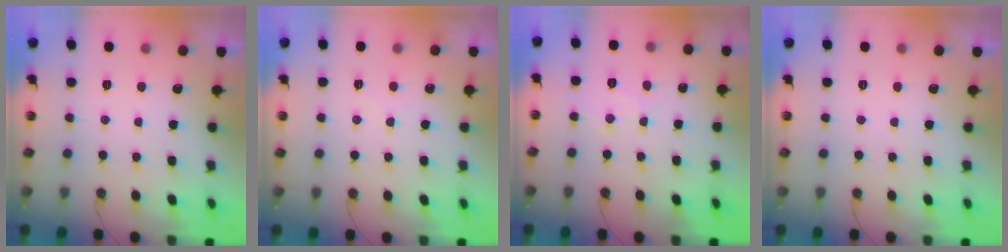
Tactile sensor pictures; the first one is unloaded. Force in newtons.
{"total": 5.4, "press": 5.4, "slide": 0.7}
{"total": 7.0, "press": 7.0, "slide": 0.4}
{"total": 0.0}